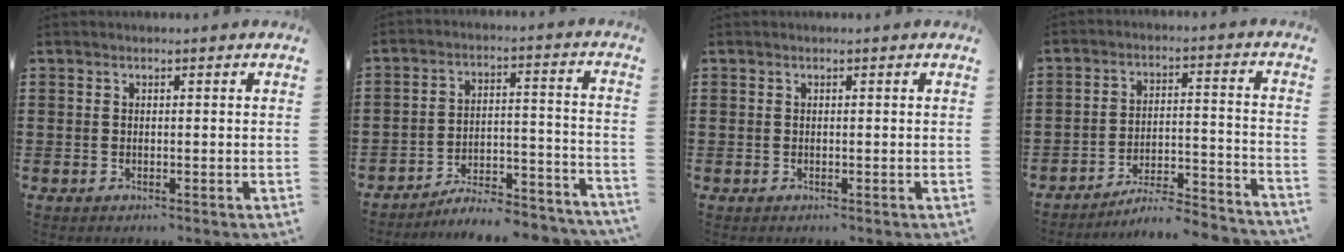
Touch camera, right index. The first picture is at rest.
{"total": 6.5, "force": [-6.2, 0.8, 1.8], "torque": [-0.025, 0.010, -0.121]}
{"total": 0.0}
{"total": 5.9, "force": [-5.6, 0.3, 2.1], "torque": [-0.032, -0.003, -0.109]}